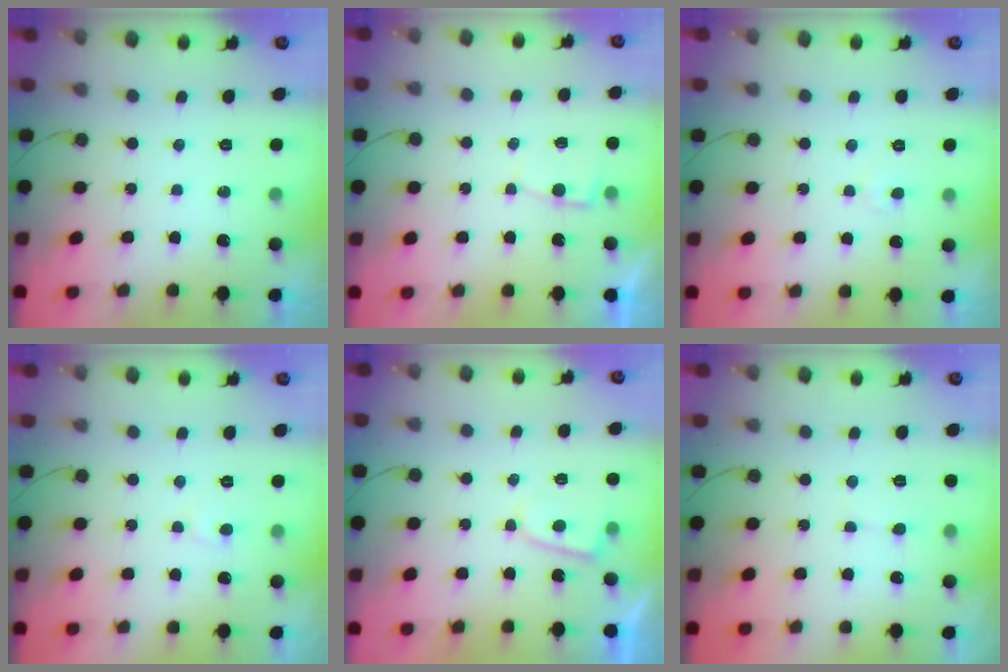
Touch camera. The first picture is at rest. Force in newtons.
{"total": 2.1, "press": 2.1, "slide": 0.3}
{"total": 2.3, "press": 2.3, "slide": 0.1}
{"total": 4.4, "press": 4.4, "slide": 0.4}
{"total": 3.9, "press": 3.8, "slide": 0.4}
{"total": 3.4, "press": 3.3, "slide": 0.4}